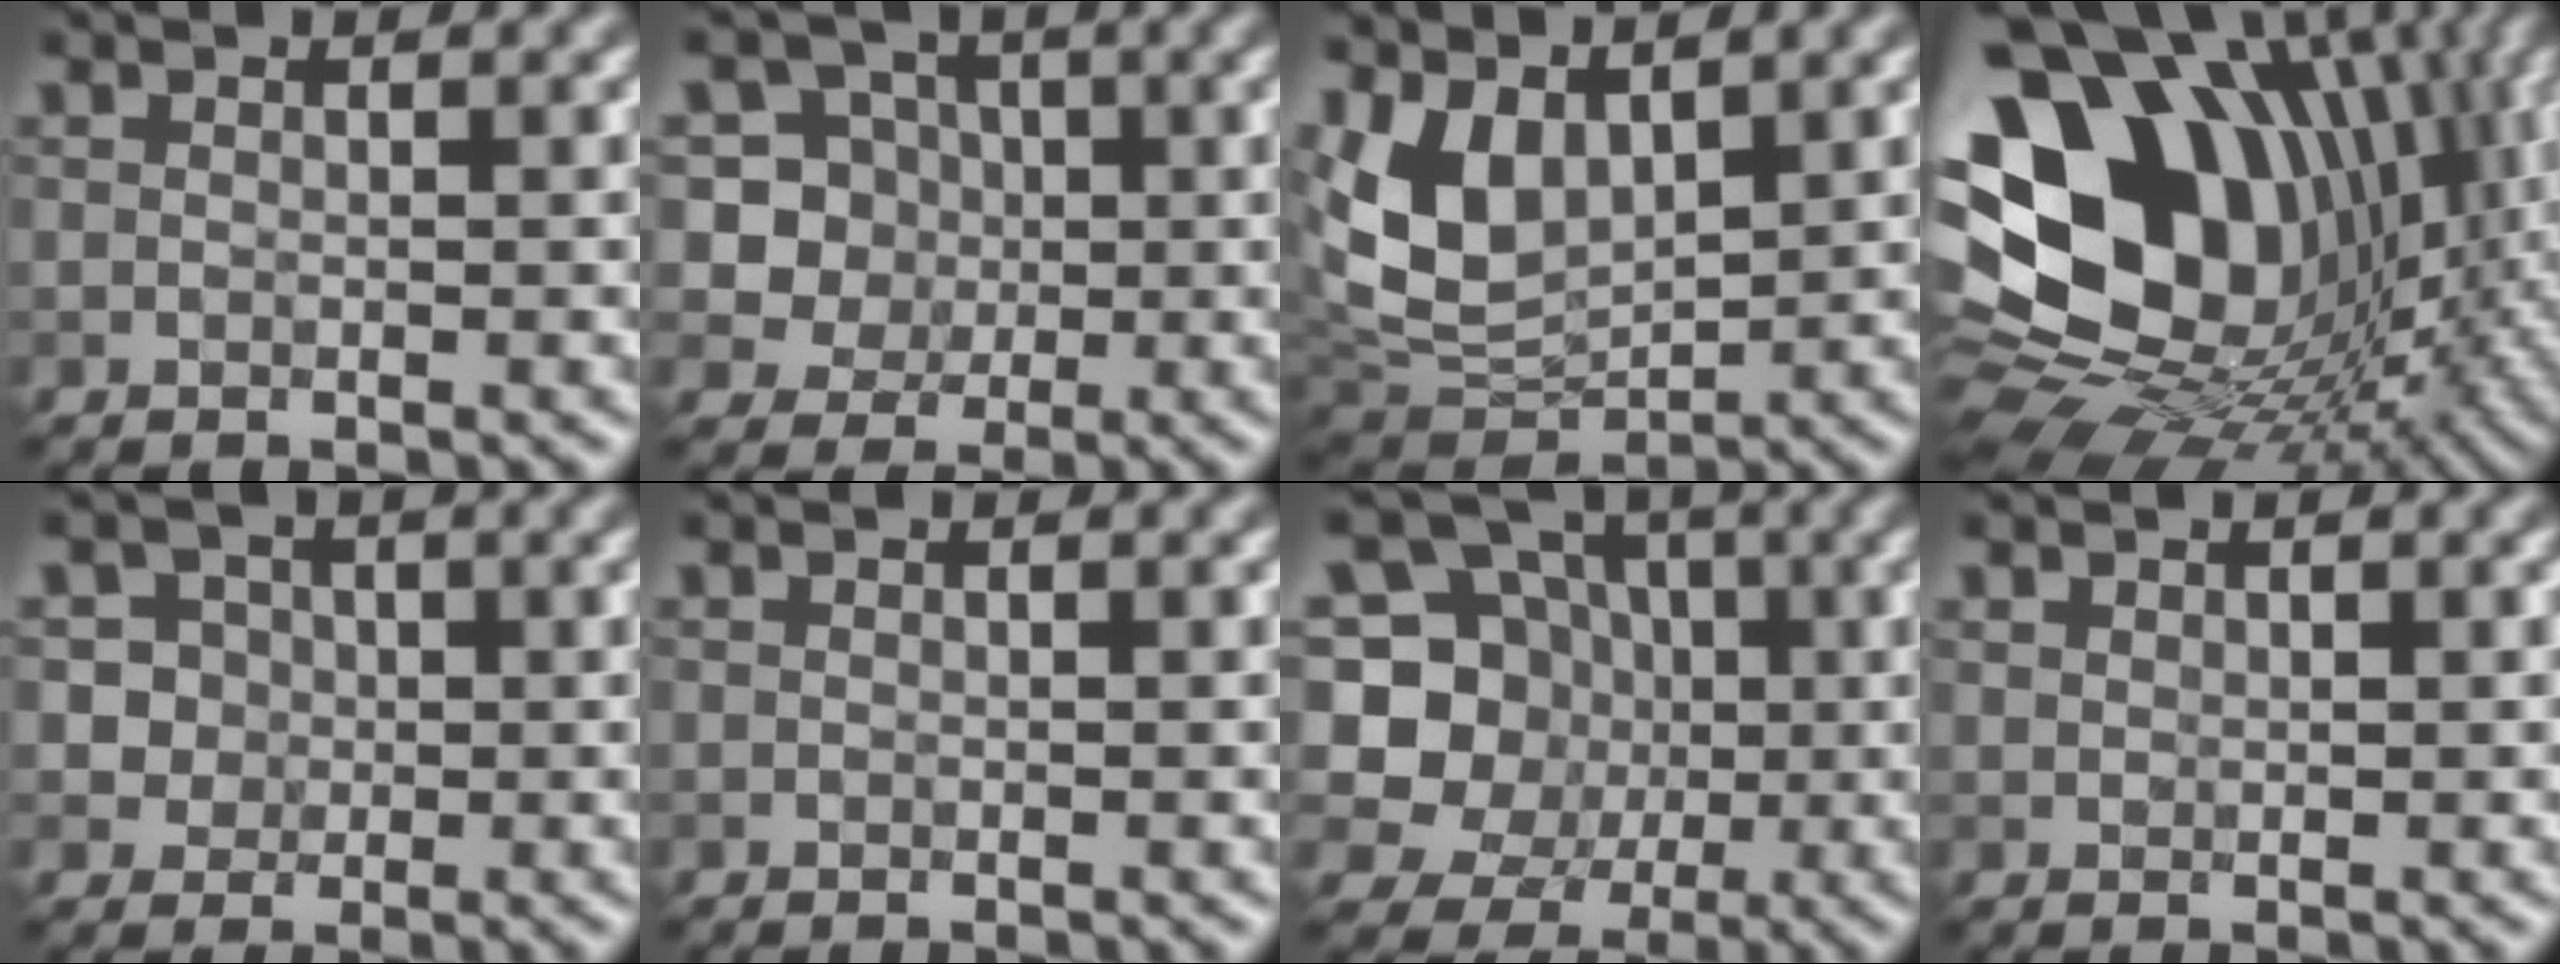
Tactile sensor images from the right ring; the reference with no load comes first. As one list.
[{"total": 6.7, "force": [1.2, 6.4, 1.5], "torque": [-0.031, 0.023, 0.022]}, {"total": 7.2, "force": [2.9, 4.3, 4.9], "torque": [-0.111, -0.010, 0.056]}, {"total": 20.3, "force": [3.2, 15.0, 13.2], "torque": [-0.241, -0.017, 0.085]}, {"total": 3.7, "force": [0.6, 3.6, 0.8], "torque": [0.010, 0.024, 0.006]}, {"total": 0.0}, {"total": 9.1, "force": [0.6, 8.4, 3.5], "torque": [-0.070, 0.026, -0.023]}, {"total": 0.6, "force": [0.6, 0.2, 0.0], "torque": [-0.001, 0.000, 0.014]}]